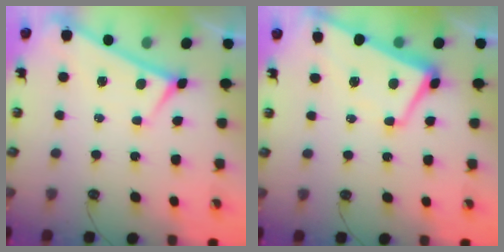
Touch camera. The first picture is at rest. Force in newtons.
{"total": 1.6, "press": 1.2, "slide": 1.1}